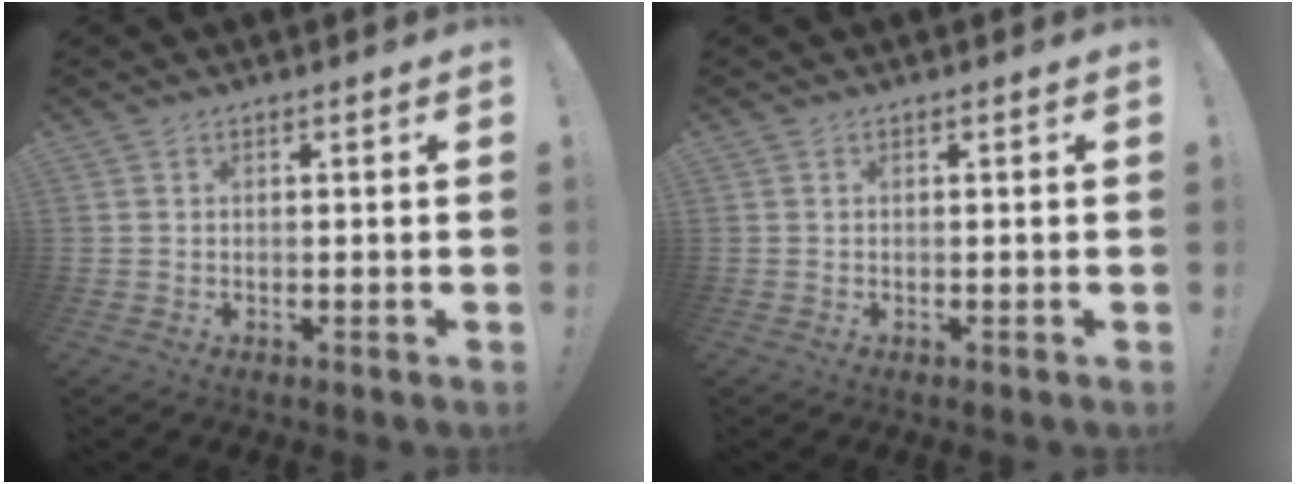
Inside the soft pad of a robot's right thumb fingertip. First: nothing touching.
{"total": 0.0}